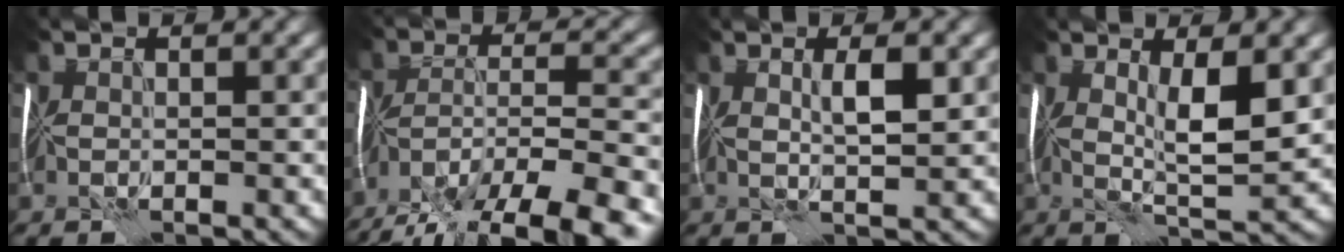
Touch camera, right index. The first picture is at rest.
{"total": 15.2, "force": [-11.8, 5.1, 8.1], "torque": [-0.139, -0.018, -0.168]}
{"total": 2.9, "force": [0.9, 0.5, 2.7], "torque": [-0.050, 0.001, 0.018]}
{"total": 5.2, "force": [1.1, 1.3, 4.9], "torque": [-0.090, -0.007, 0.021]}